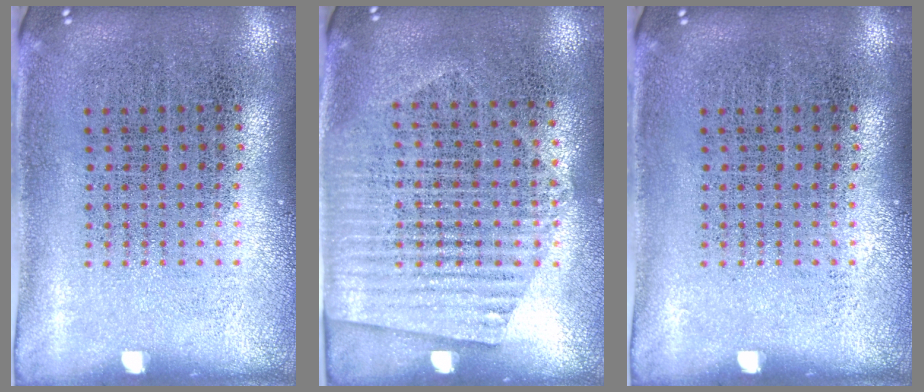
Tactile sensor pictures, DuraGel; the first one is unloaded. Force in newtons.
{"total": 1.5, "press": 1.2, "slide": 0.9}
{"total": 0.0}